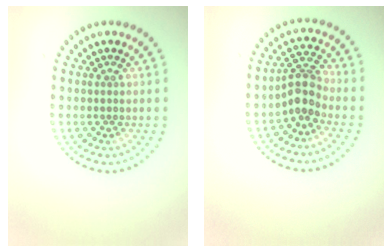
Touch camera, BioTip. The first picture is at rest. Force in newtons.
{"total": 2.9, "press": 2.2, "slide": 1.9}